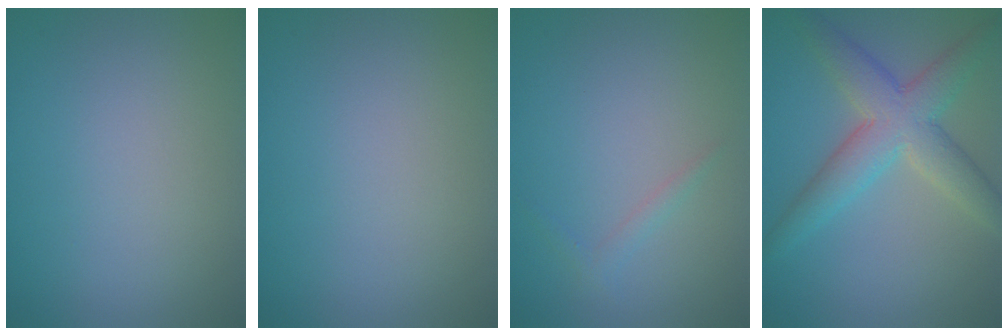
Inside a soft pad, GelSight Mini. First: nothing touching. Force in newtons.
{"total": 0.0}
{"total": 0.9, "press": 0.9, "slide": 0.0}
{"total": 5.0, "press": 4.9, "slide": 0.3}